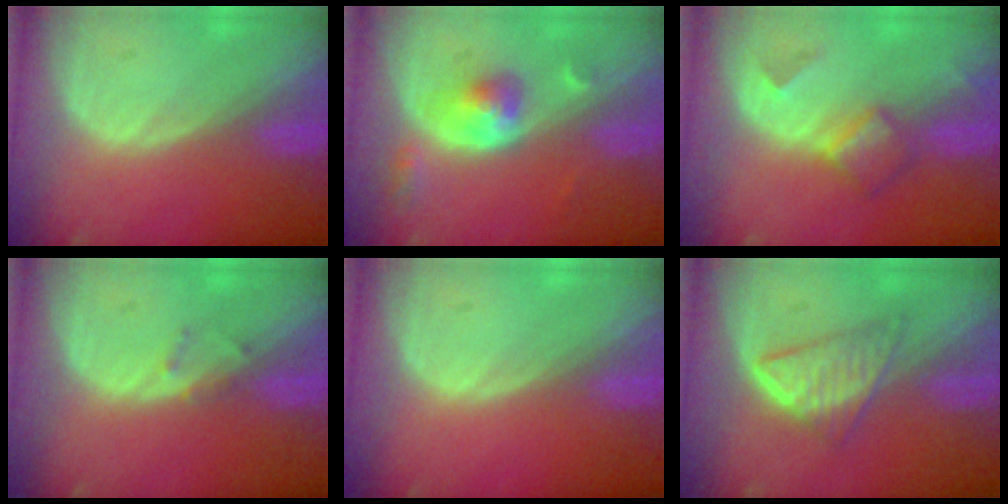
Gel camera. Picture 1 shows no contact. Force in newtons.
{"total": 5.2, "press": 4.8, "slide": 2.0}
{"total": 5.0, "press": 4.4, "slide": 2.4}
{"total": 1.3, "press": 1.1, "slide": 0.8}
{"total": 0.0}
{"total": 5.8, "press": 5.2, "slide": 2.5}